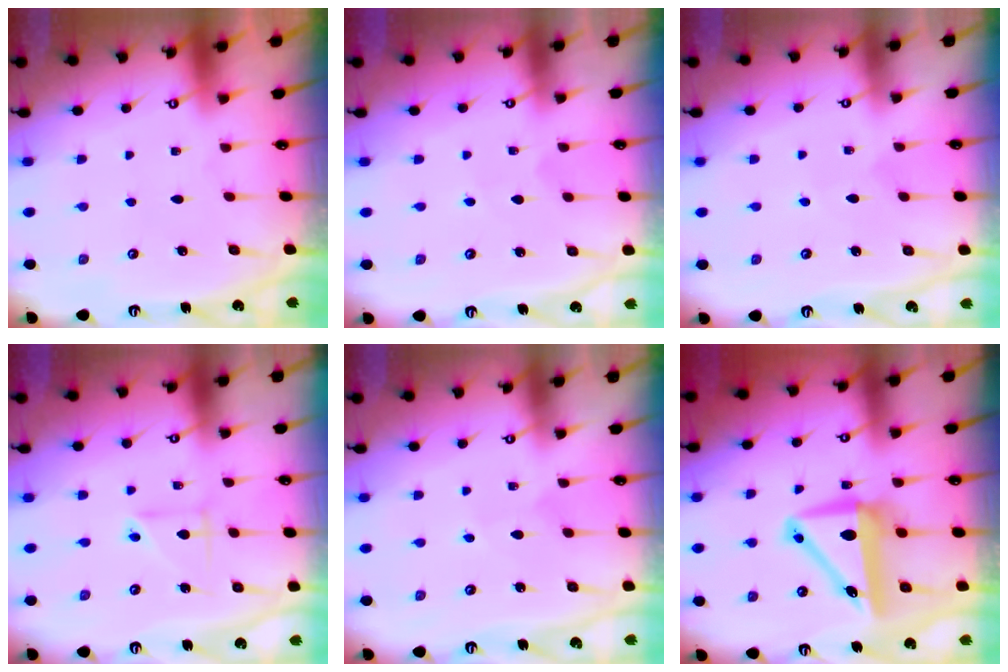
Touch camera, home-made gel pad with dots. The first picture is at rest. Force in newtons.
{"total": 2.5, "press": 2.5, "slide": 0.3}
{"total": 3.0, "press": 3.0, "slide": 0.3}
{"total": 4.5, "press": 4.4, "slide": 0.4}
{"total": 3.2, "press": 3.2, "slide": 0.3}
{"total": 9.3, "press": 8.7, "slide": 3.2}